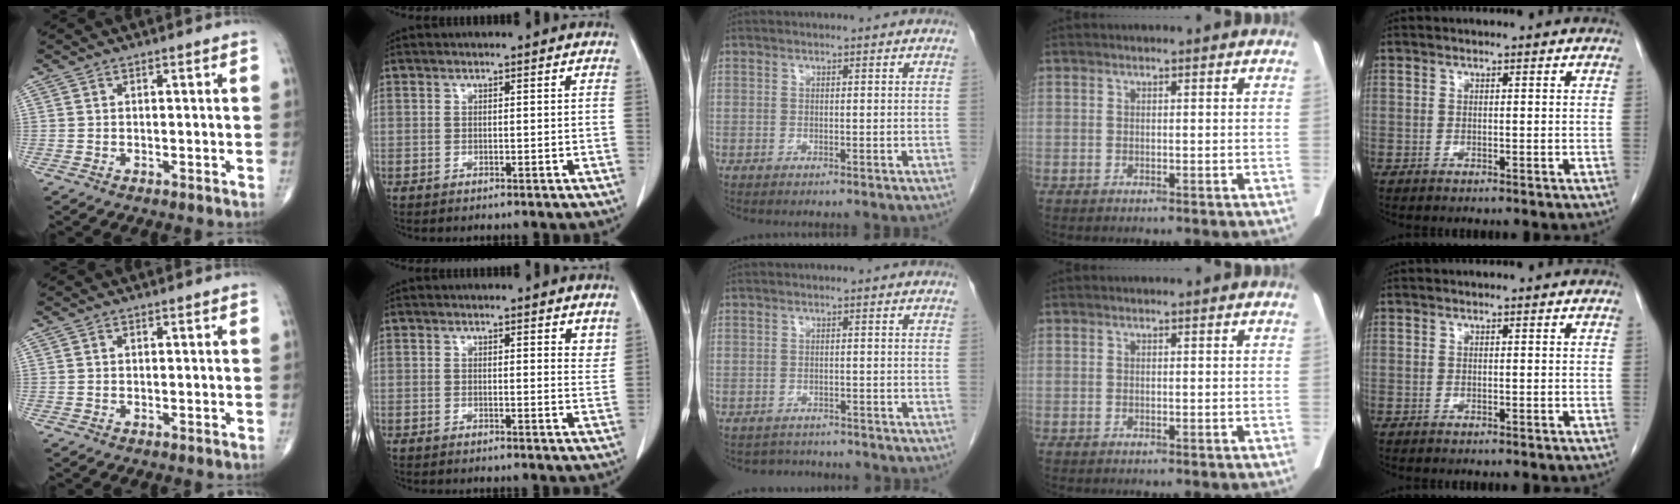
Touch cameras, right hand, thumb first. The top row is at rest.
{"index": {"total": 2.7, "force": [2.2, 0.8, 1.4], "torque": [-0.013, -0.012, 0.020]}, "middle": {"total": 3.2, "force": [-3.0, 1.1, -0.4], "torque": [0.006, 0.001, -0.041]}}